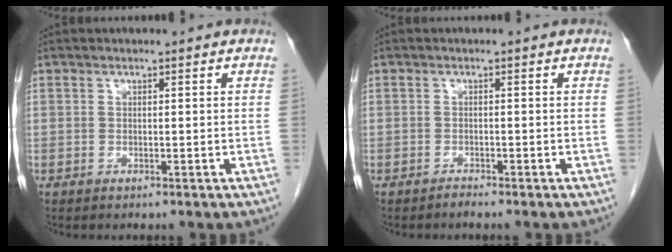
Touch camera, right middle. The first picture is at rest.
{"total": 0.6, "force": [-0.6, -0.1, 0.1], "torque": [-0.006, -0.002, -0.010]}